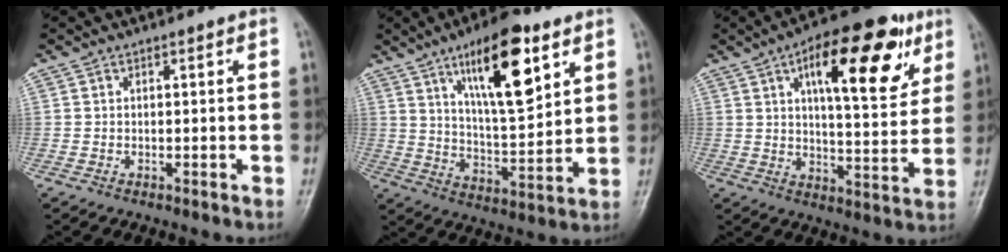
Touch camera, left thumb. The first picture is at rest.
{"total": 17.3, "force": [8.7, 5.9, 13.8], "torque": [-0.195, -0.043, 0.146]}
{"total": 19.9, "force": [8.8, 7.8, 16.1], "torque": [-0.191, -0.017, 0.126]}